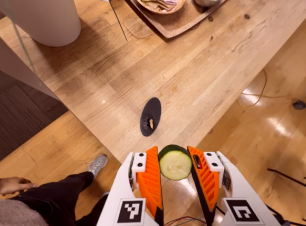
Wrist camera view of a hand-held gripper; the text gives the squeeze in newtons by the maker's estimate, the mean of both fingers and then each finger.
{"total": 8.1, "left": 7.9, "right": 8.3}